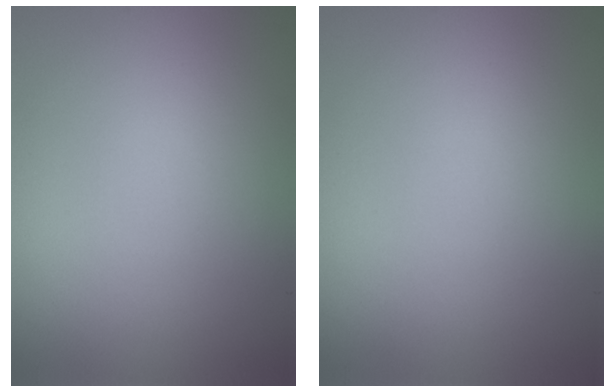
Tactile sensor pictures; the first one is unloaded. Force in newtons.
{"total": 0.0}